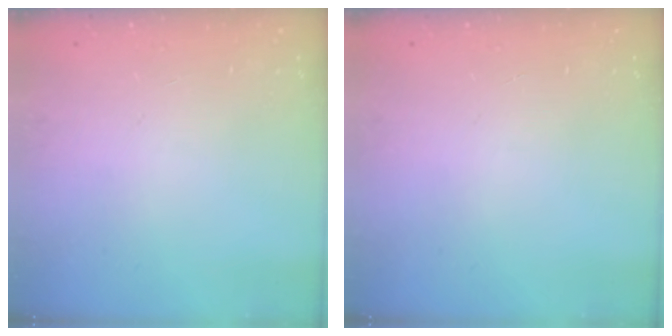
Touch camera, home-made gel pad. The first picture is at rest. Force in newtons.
{"total": 0.0}